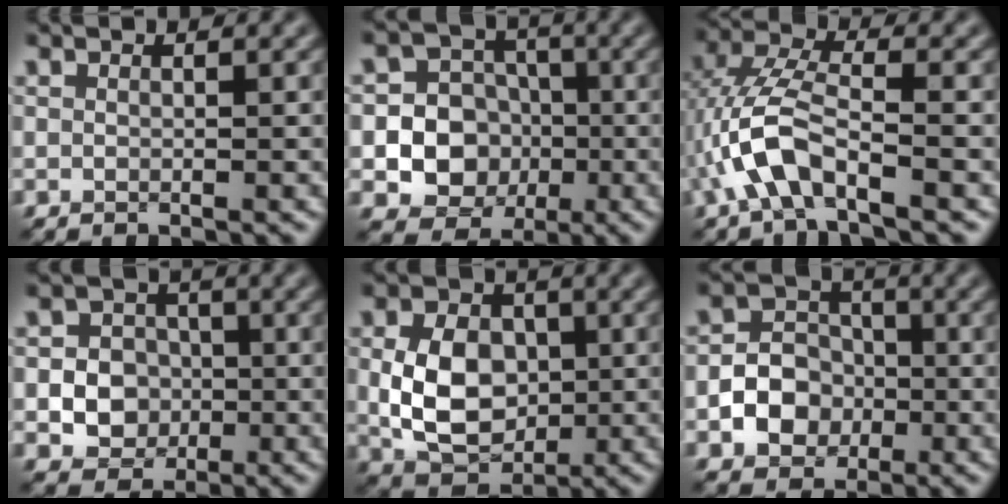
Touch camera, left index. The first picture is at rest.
{"total": 11.6, "force": [-2.6, 10.9, 3.2], "torque": [-0.065, -0.004, -0.057]}
{"total": 5.7, "force": [-2.5, 2.0, 4.7], "torque": [-0.109, 0.011, -0.055]}
{"total": 5.0, "force": [-1.1, 4.4, 2.1], "torque": [-0.016, 0.010, -0.039]}
{"total": 7.2, "force": [-0.3, 5.3, 4.9], "torque": [-0.101, -0.005, -0.008]}
{"total": 4.7, "force": [-1.5, 3.8, 2.2], "torque": [-0.022, 0.002, -0.041]}